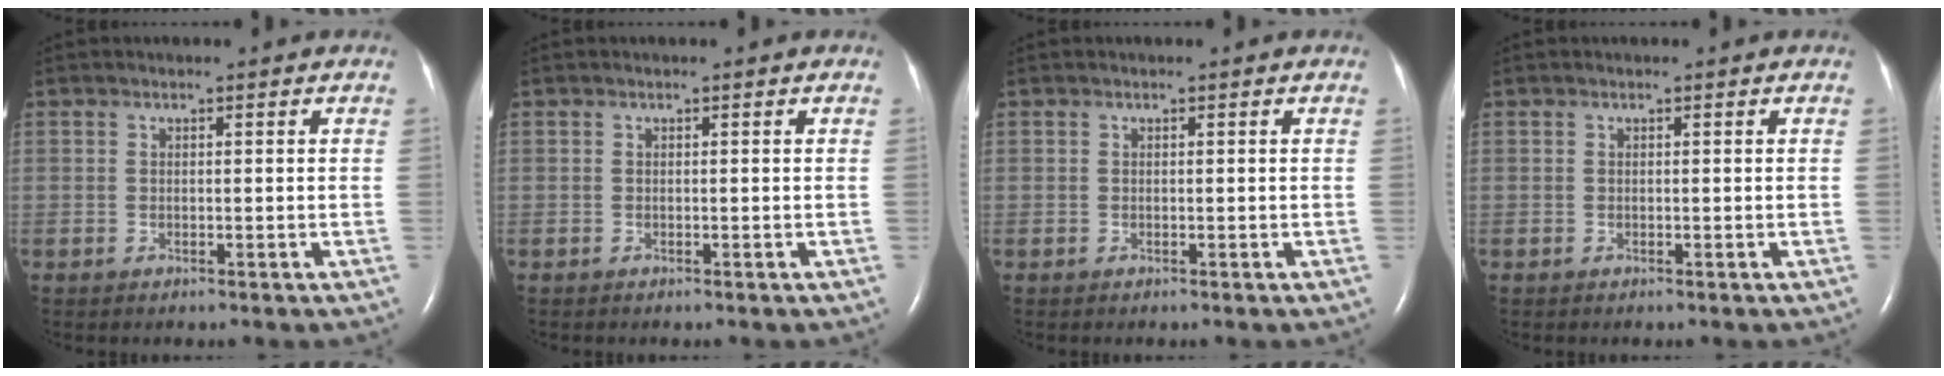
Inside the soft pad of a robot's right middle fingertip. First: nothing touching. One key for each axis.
{"total": 0.0}
{"total": 0.0}
{"total": 0.0}